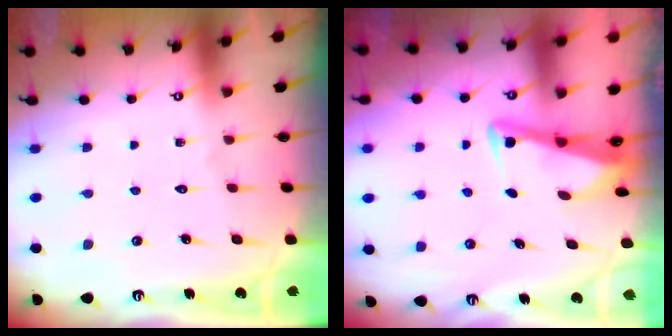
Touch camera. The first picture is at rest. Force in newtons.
{"total": 3.5, "press": 3.5, "slide": 0.4}